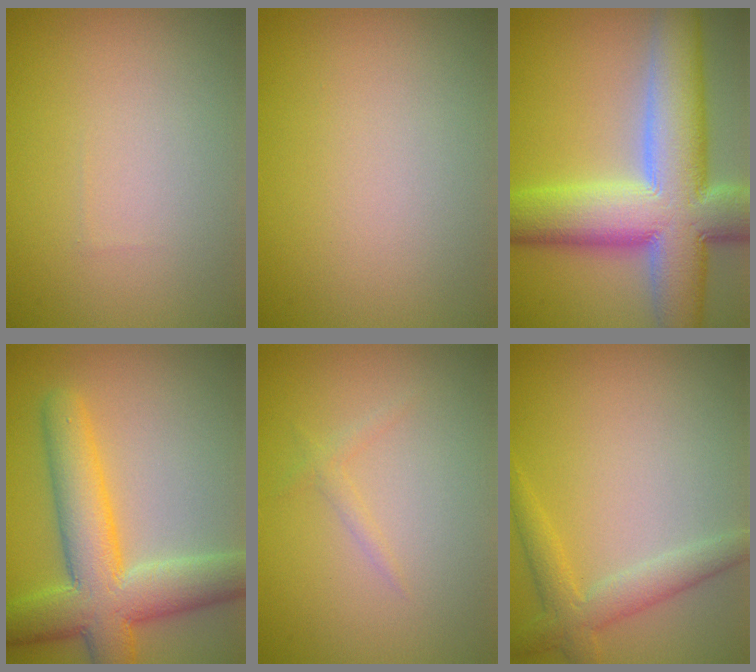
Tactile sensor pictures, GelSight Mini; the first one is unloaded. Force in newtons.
{"total": 0.0}
{"total": 13.4, "press": 13.4, "slide": 0.9}
{"total": 8.6, "press": 8.6, "slide": 0.4}
{"total": 0.8, "press": 0.8, "slide": 0.0}
{"total": 3.0, "press": 3.0, "slide": 0.0}